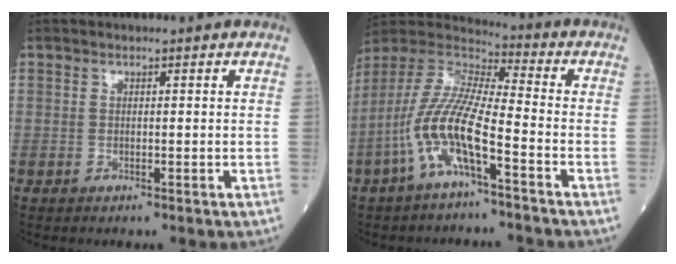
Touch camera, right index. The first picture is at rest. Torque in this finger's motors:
{"motor_torque": [1.49, -0.65, 1.05, 0.21]}